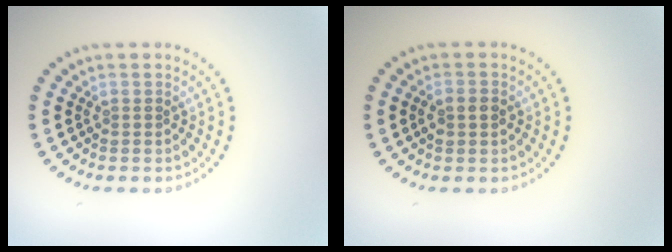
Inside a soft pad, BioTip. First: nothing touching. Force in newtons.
{"total": 1.3, "press": 1.3, "slide": 0.1}